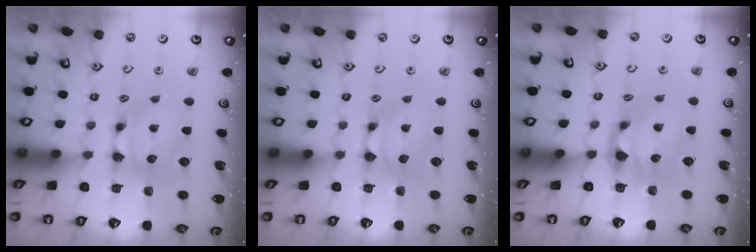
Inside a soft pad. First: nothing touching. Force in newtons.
{"total": 0.0}
{"total": 0.7, "press": 0.4, "slide": 0.6}